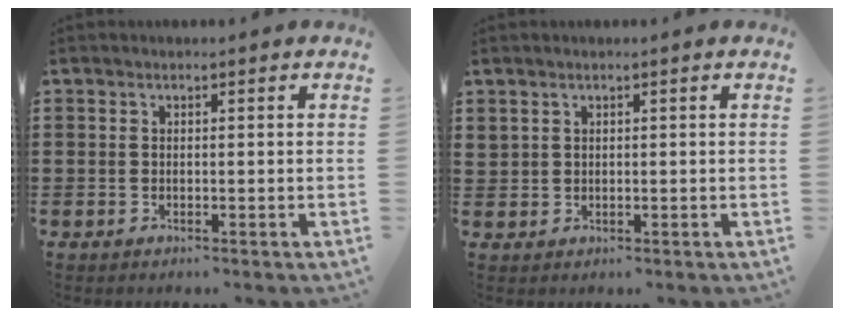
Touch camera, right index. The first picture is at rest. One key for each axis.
{"total": 1.0, "fx": 0.8, "fy": 0.6, "fz": 0.3, "tx": -0.007, "ty": 0.002, "tz": 0.015}